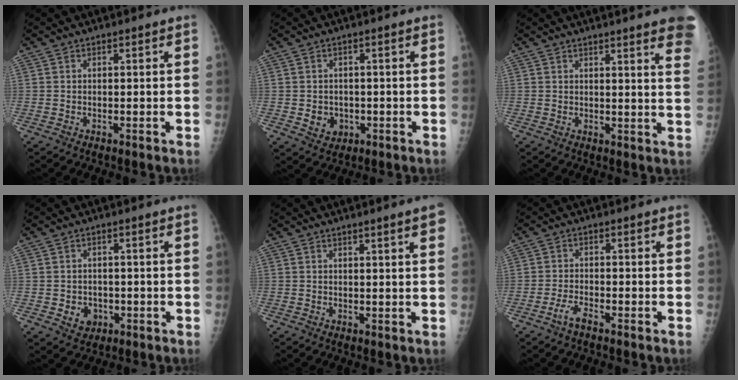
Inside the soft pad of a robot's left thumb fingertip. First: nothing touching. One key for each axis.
{"total": 3.7, "fx": -0.7, "fy": 3.3, "fz": 1.7, "tx": -0.012, "ty": 0.002, "tz": 0.001}
{"total": 12.3, "fx": 9.2, "fy": 1.0, "fz": 8.2, "tx": -0.080, "ty": -0.038, "tz": 0.087}
{"total": 3.5, "fx": -0.8, "fy": 3.0, "fz": 1.4, "tx": -0.008, "ty": 0.003, "tz": -0.002}
{"total": 3.8, "fx": 2.3, "fy": 0.0, "fz": 3.0, "tx": -0.035, "ty": -0.004, "tz": 0.029}
{"total": 2.4, "fx": -1.8, "fy": 0.4, "fz": 1.6, "tx": -0.043, "ty": 0.007, "tz": -0.038}